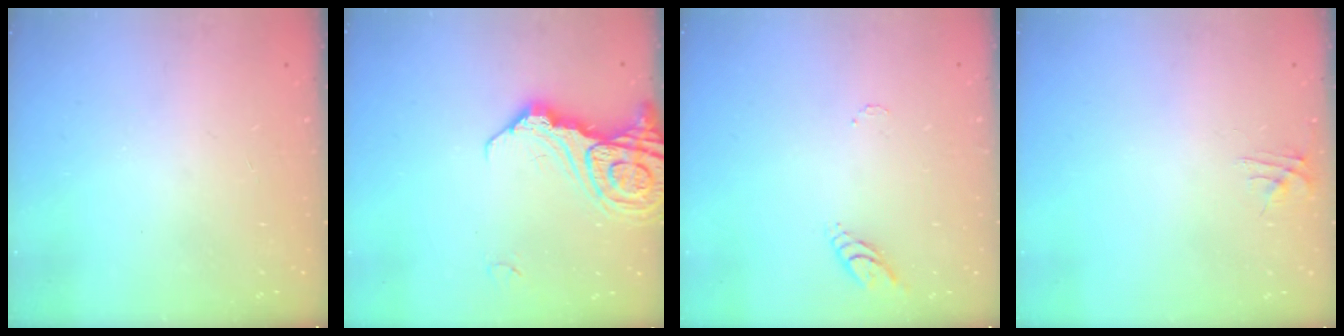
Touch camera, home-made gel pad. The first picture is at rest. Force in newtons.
{"total": 14.6, "press": 14.5, "slide": 1.9}
{"total": 4.8, "press": 4.8, "slide": 0.4}
{"total": 4.1, "press": 4.0, "slide": 0.4}